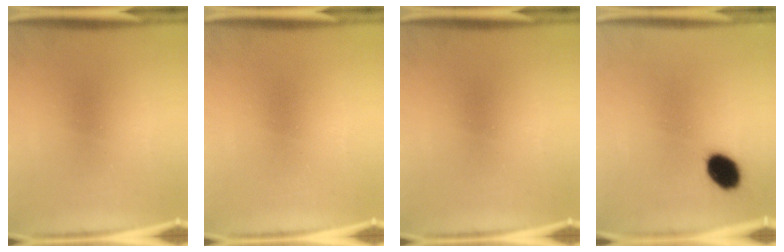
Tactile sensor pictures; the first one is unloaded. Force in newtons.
{"total": 0.0}
{"total": 0.0}
{"total": 8.2}